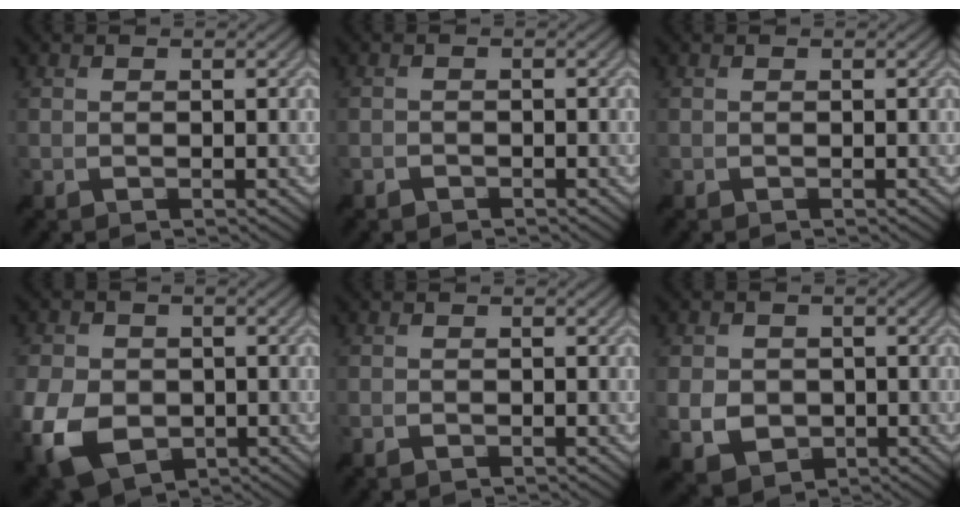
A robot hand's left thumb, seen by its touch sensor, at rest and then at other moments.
{"total": 1.1, "force": [-0.9, 0.6, 0.1], "torque": [-0.001, -0.002, -0.019]}
{"total": 0.0}
{"total": 10.0, "force": [-3.4, 7.0, 6.3], "torque": [-0.164, -0.029, -0.063]}
{"total": 0.8, "force": [-0.6, 0.4, 0.3], "torque": [-0.005, -0.002, -0.010]}
{"total": 4.8, "force": [-0.8, 3.8, 2.8], "torque": [-0.071, -0.012, -0.014]}